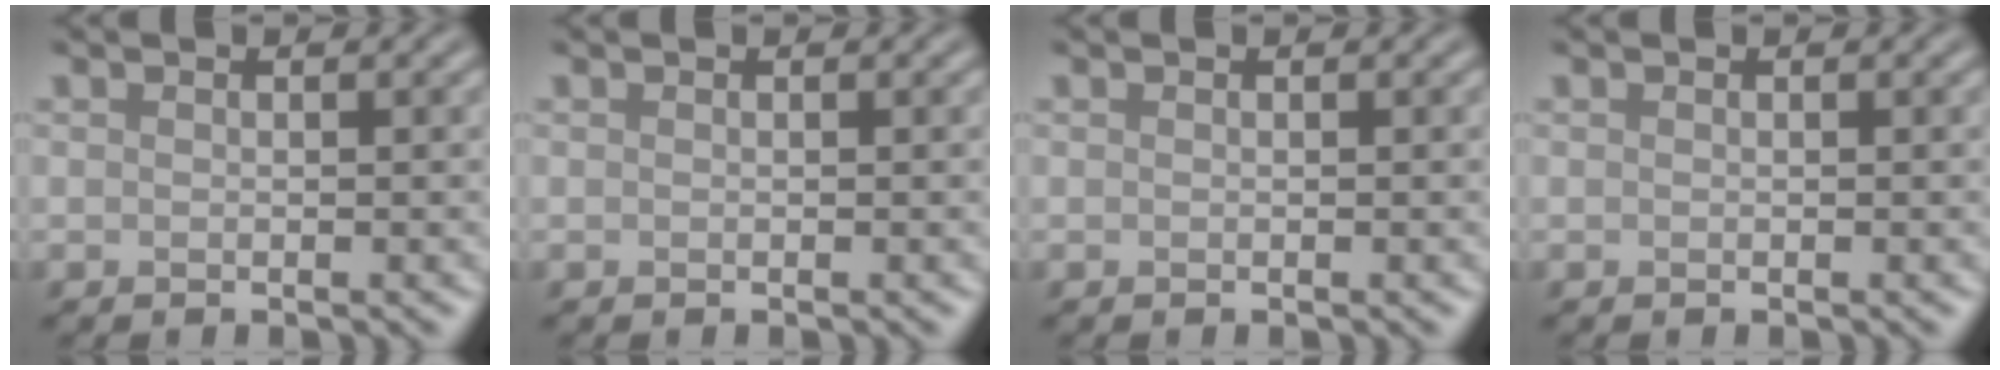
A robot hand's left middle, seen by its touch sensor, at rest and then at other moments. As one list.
[{"total": 0.0}, {"total": 0.0}, {"total": 0.0}]